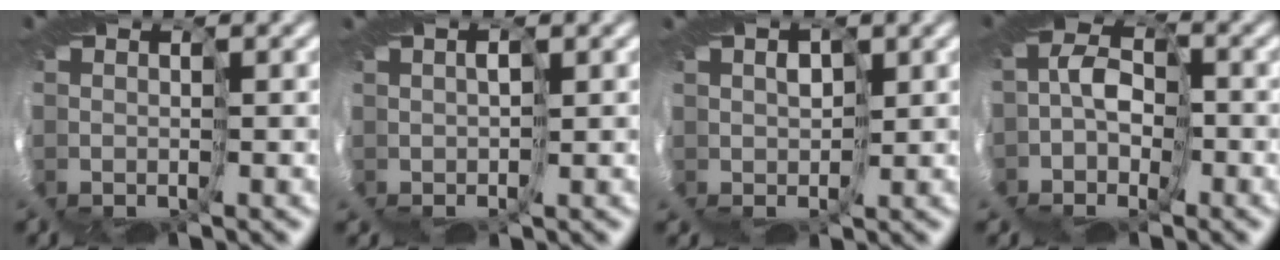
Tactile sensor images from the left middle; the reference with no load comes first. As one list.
[{"total": 1.4, "force": [0.5, -1.1, -0.7], "torque": [0.019, 0.013, 0.004]}, {"total": 1.3, "force": [1.1, -0.4, -0.5], "torque": [0.015, 0.021, 0.004]}, {"total": 2.9, "force": [-0.7, 2.0, 2.1], "torque": [-0.016, 0.010, -0.035]}]